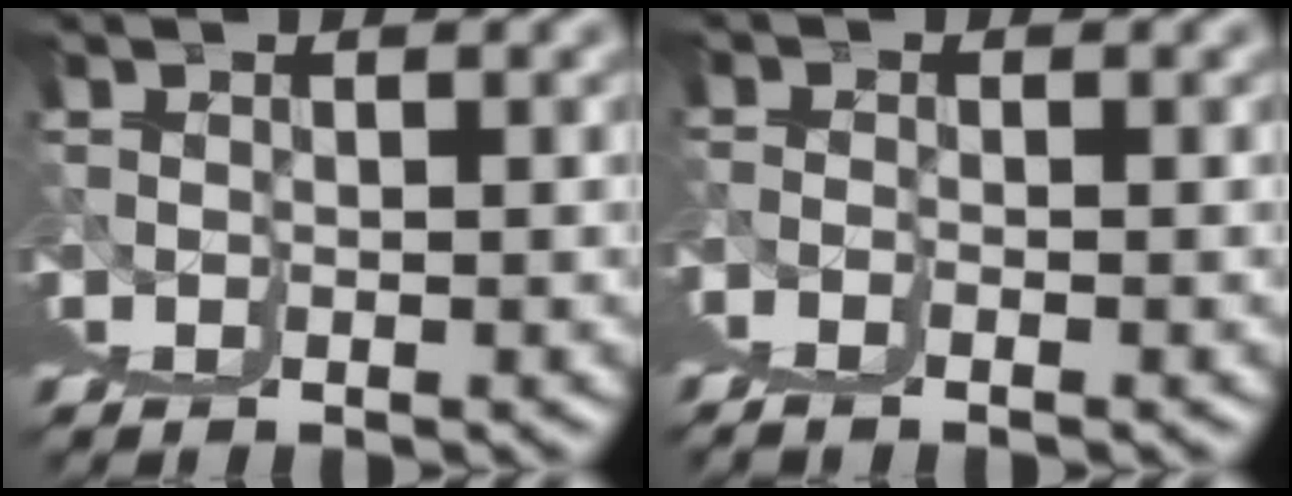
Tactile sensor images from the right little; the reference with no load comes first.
{"total": 0.9, "force": [-0.1, -0.4, 0.8], "torque": [-0.010, 0.009, 0.001]}